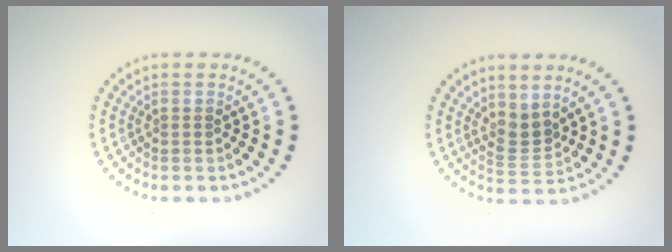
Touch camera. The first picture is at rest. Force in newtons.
{"total": 2.3, "press": 1.6, "slide": 1.6}